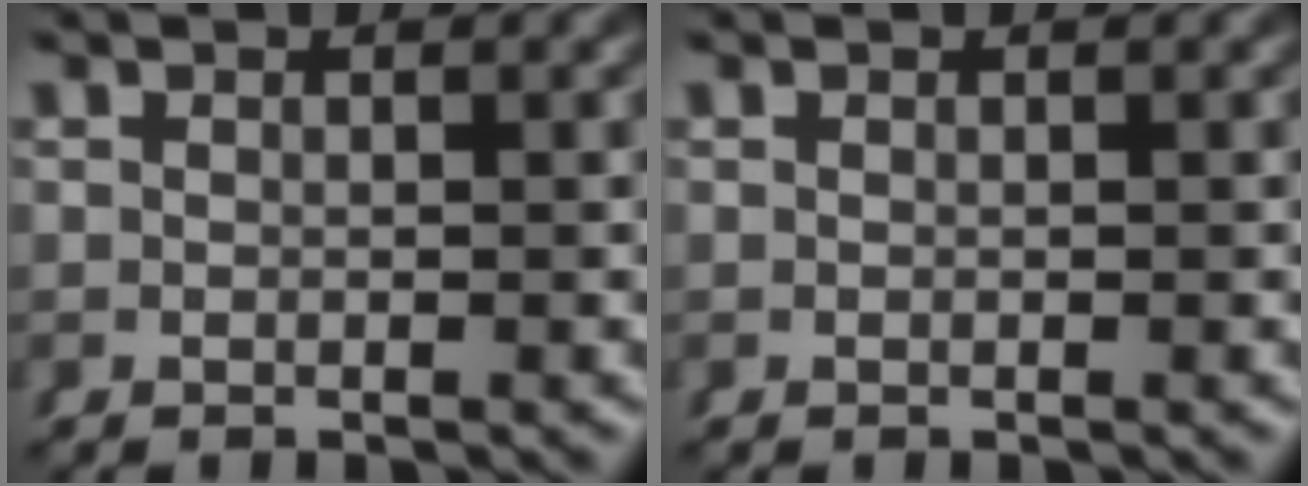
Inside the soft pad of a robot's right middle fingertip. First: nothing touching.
{"total": 0.0}